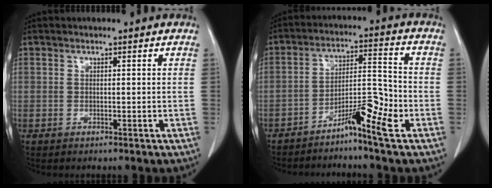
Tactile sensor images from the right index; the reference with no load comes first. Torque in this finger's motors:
{"motor_torque": [0.22, -0.21, 0.17, 0.06]}